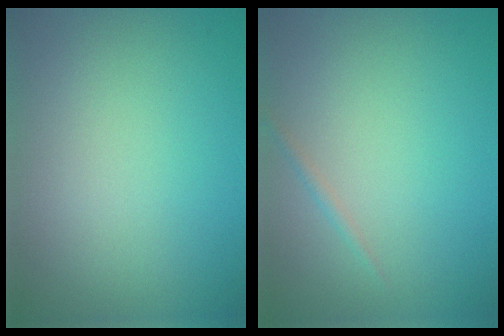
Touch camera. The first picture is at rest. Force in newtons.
{"total": 0.7, "press": 0.7, "slide": 0.0}